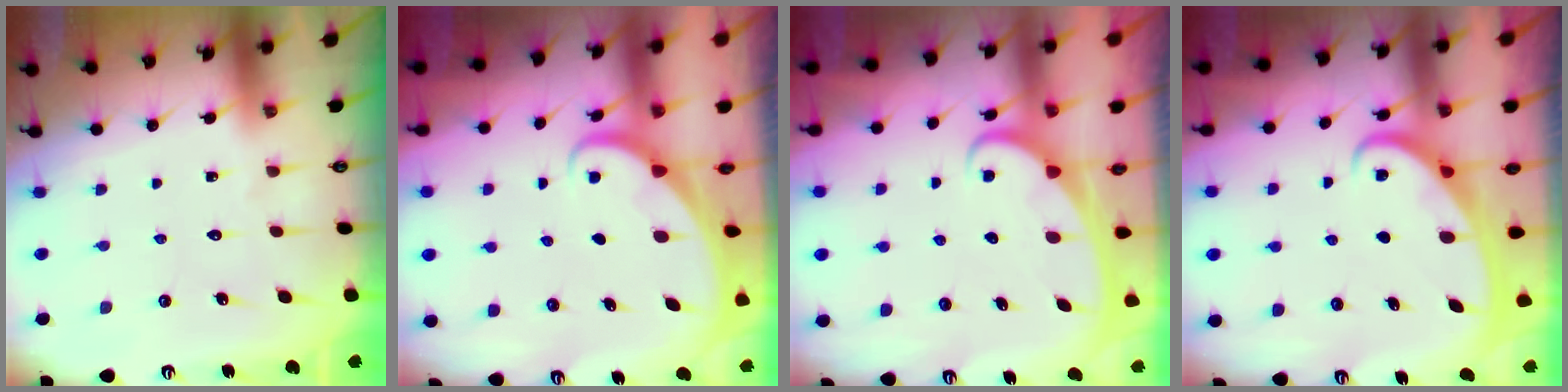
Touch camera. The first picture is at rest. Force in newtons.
{"total": 1.8, "press": 1.8, "slide": 0.0}
{"total": 2.6, "press": 2.6, "slide": 0.4}
{"total": 2.5, "press": 2.4, "slide": 0.3}